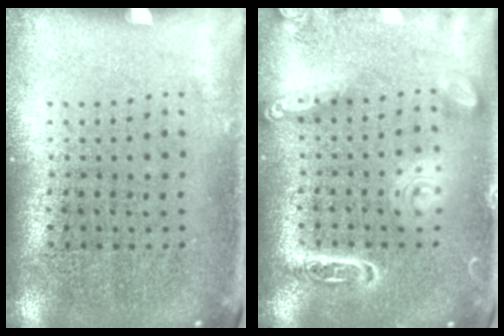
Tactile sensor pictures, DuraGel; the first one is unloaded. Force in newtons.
{"total": 3.3, "press": 3.3, "slide": 0.3}